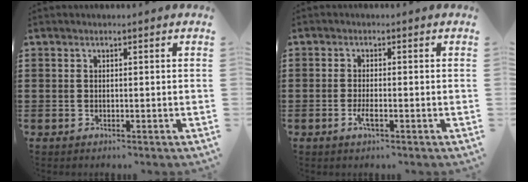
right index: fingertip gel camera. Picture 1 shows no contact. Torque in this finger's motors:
{"motor_torque": [1.73, 0.41, 0.15, 0.06]}